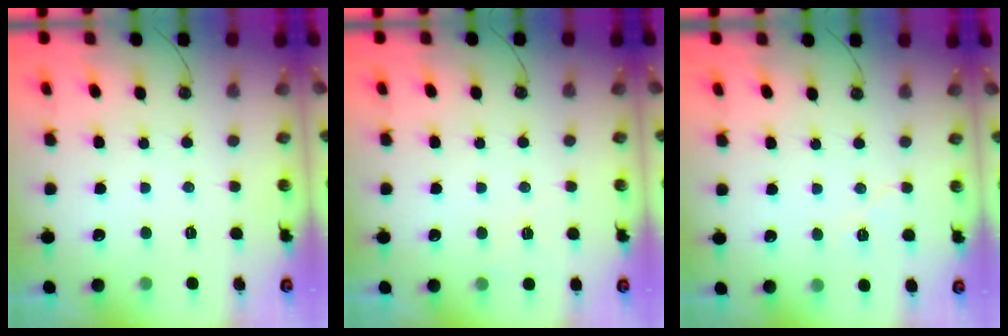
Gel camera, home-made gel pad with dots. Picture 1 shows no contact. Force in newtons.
{"total": 3.4, "press": 2.1, "slide": 2.6}
{"total": 5.2, "press": 4.6, "slide": 2.3}